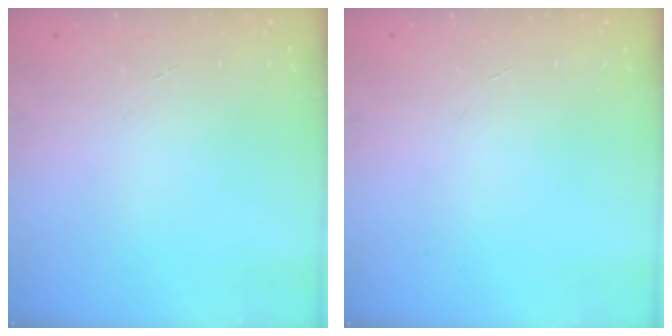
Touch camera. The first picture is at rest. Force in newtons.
{"total": 0.0}